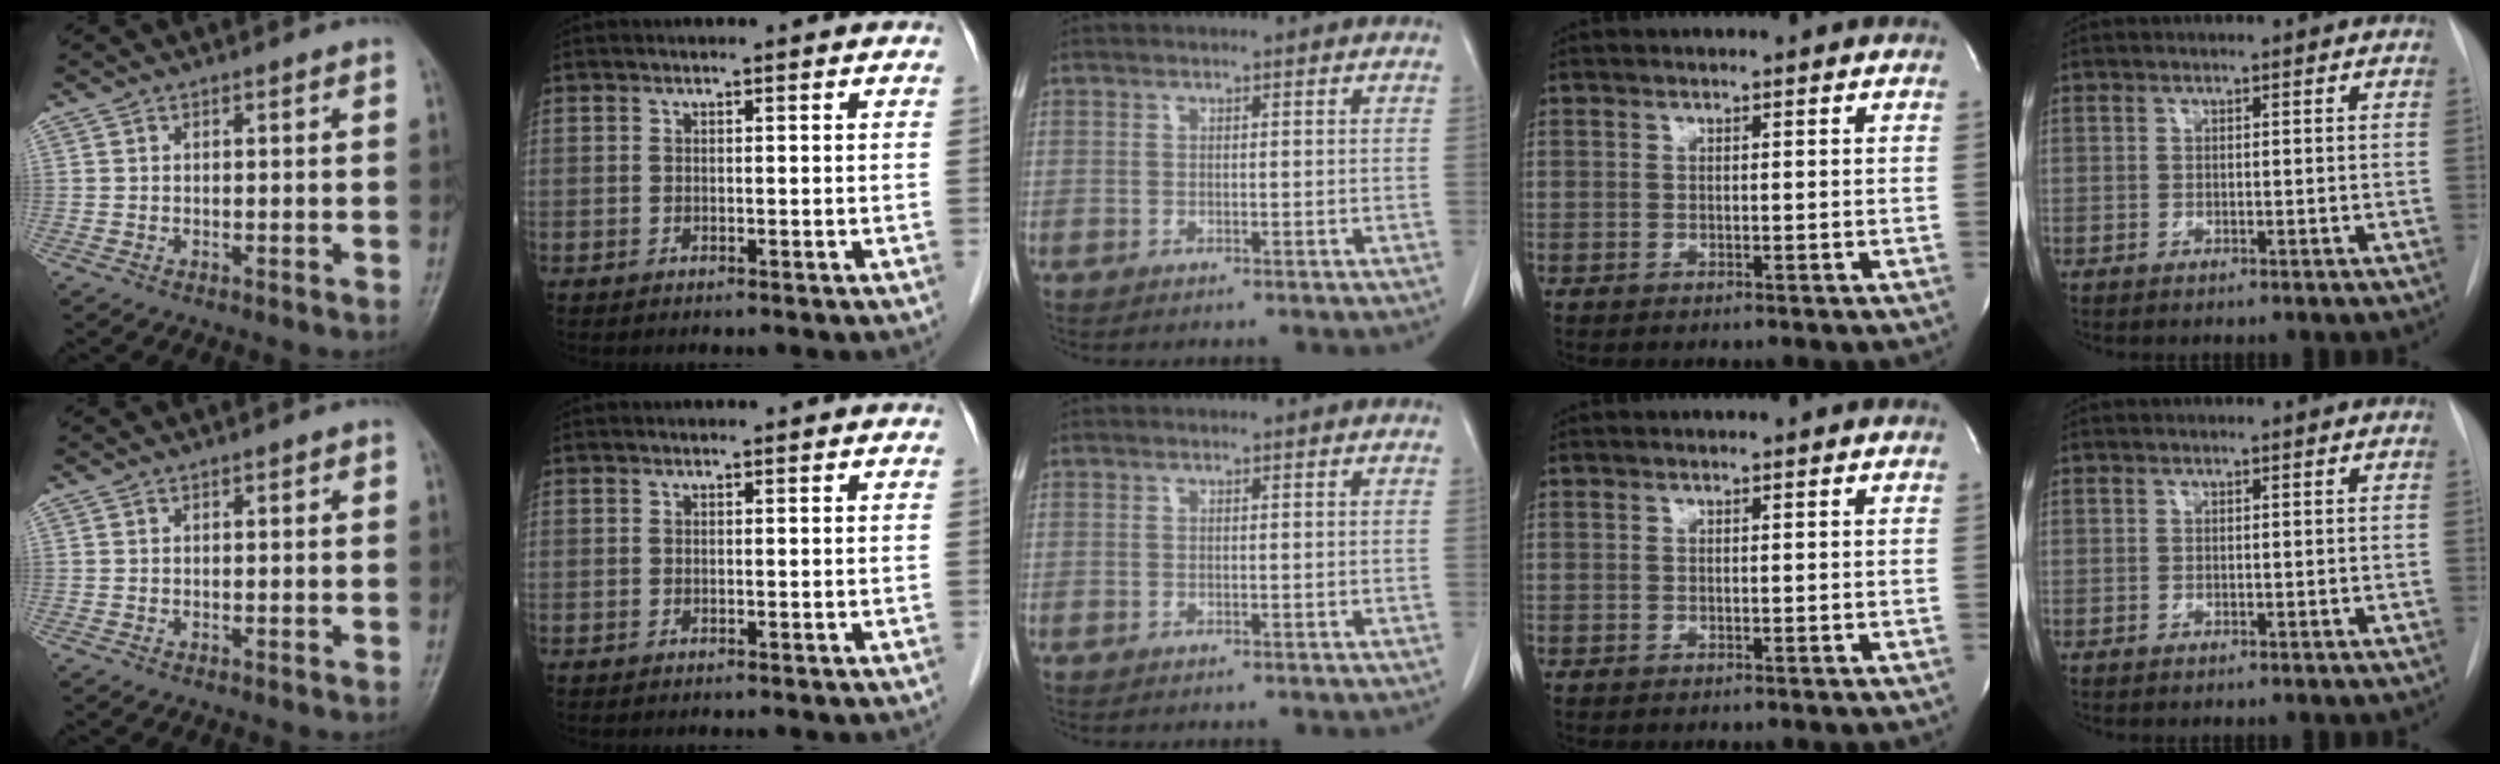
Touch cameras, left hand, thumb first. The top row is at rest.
{"thumb": {"total": 0.7, "force": [0.2, 0.3, 0.6], "torque": [-0.004, 0.002, 0.003]}}